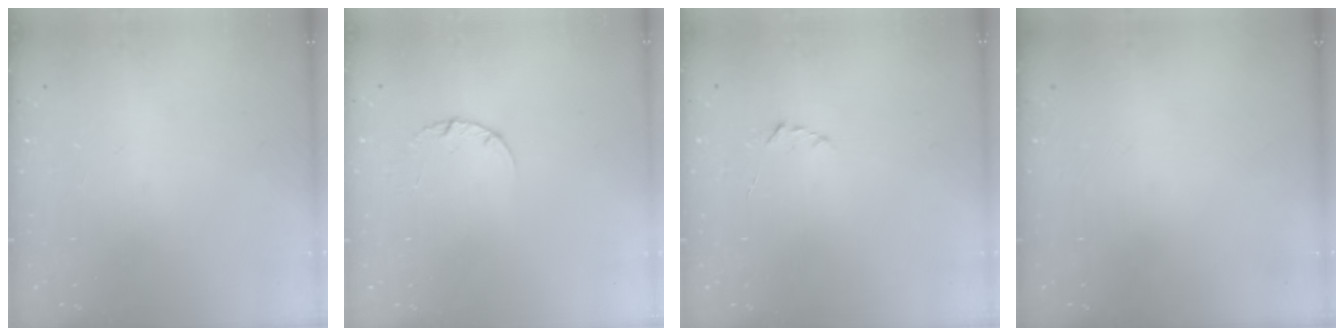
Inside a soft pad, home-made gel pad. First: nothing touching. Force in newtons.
{"total": 2.6, "press": 2.6, "slide": 0.3}
{"total": 1.9, "press": 1.9, "slide": 0.2}
{"total": 0.0}